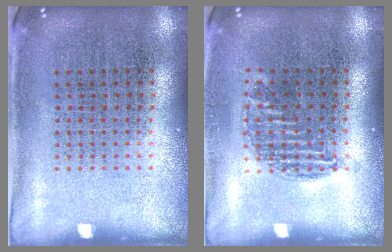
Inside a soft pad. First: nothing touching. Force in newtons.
{"total": 1.0, "press": 0.8, "slide": 0.5}